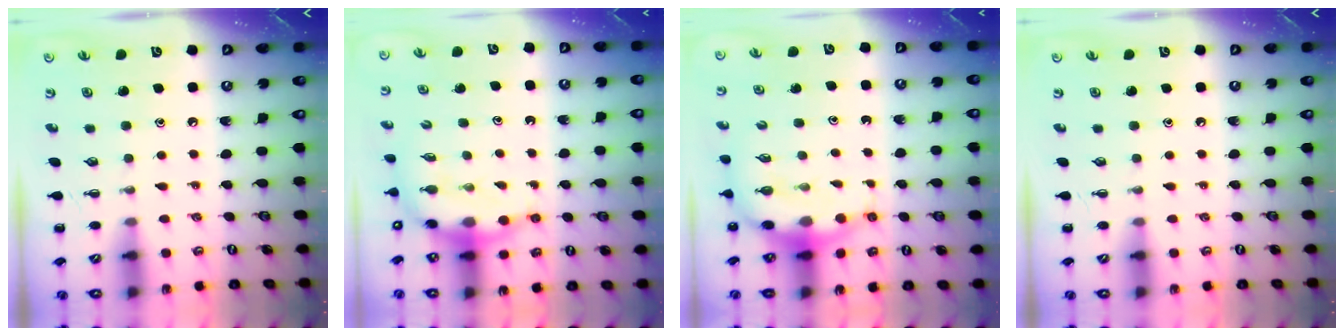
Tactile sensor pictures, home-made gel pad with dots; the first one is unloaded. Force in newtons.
{"total": 7.7, "press": 7.6, "slide": 0.9}
{"total": 6.6, "press": 6.5, "slide": 1.6}
{"total": 0.0}